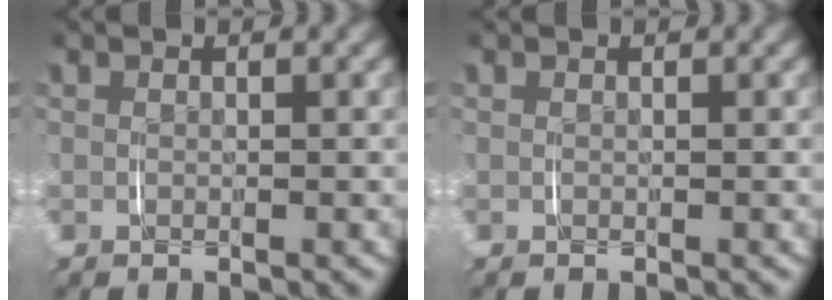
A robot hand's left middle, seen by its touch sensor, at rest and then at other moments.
{"total": 0.0}